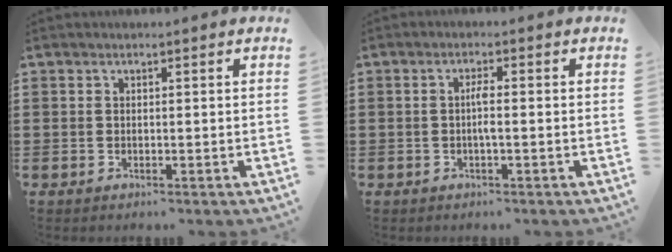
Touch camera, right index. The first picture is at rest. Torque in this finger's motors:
{"motor_torque": [0.66, -0.38, 0.20, 0.08]}